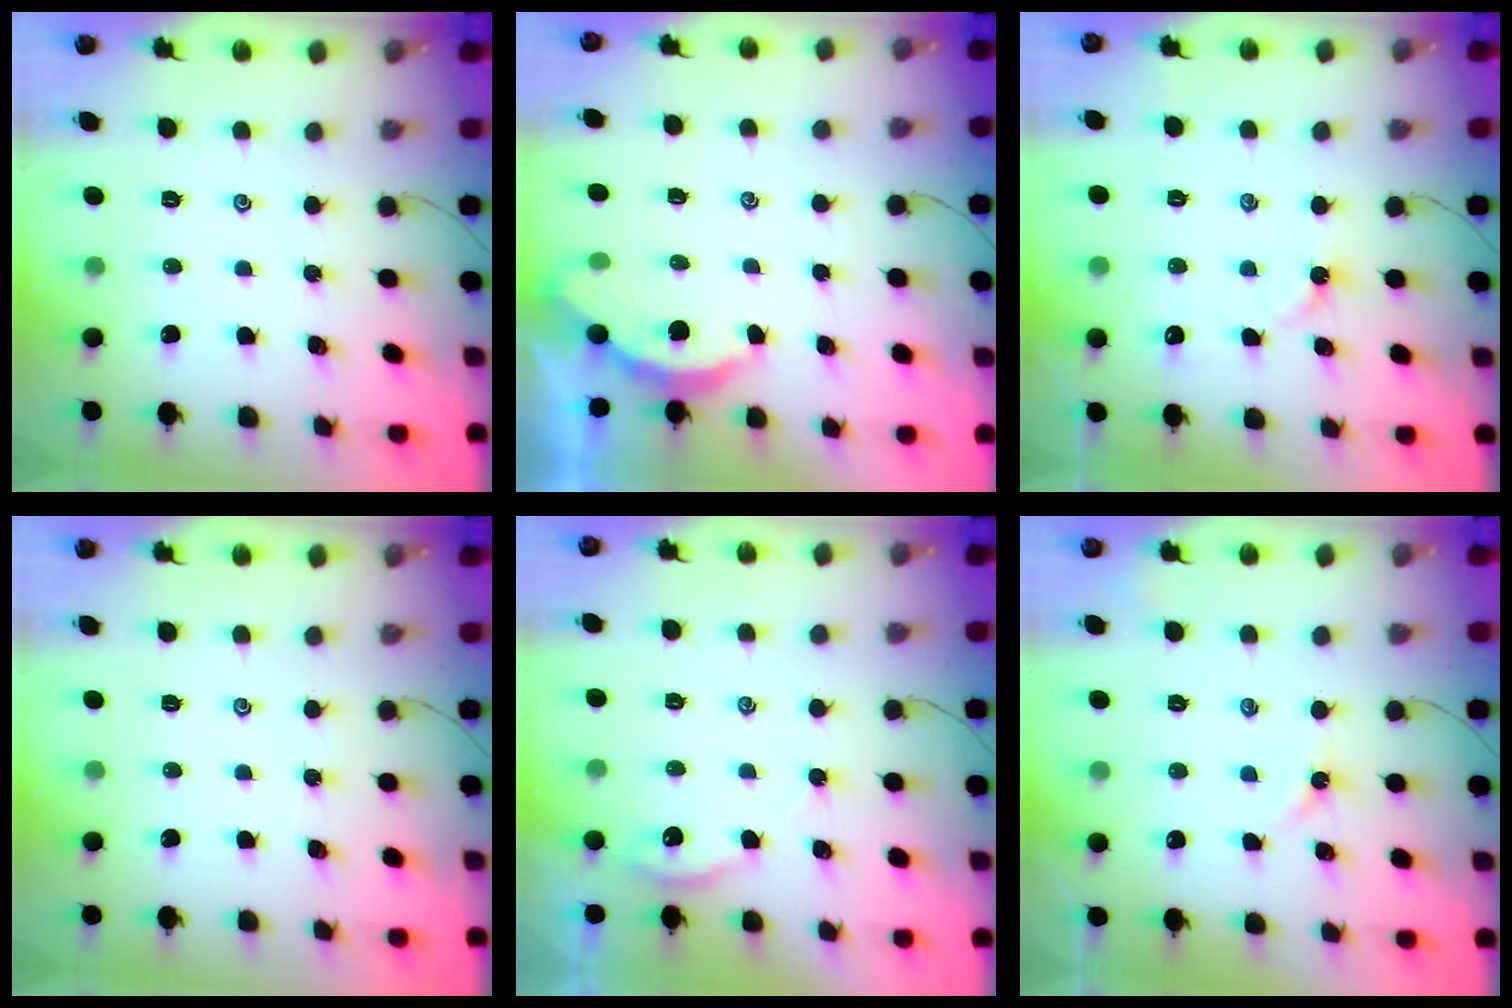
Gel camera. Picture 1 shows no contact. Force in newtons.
{"total": 2.3, "press": 2.3, "slide": 0.3}
{"total": 2.2, "press": 2.2, "slide": 0.4}
{"total": 0.0}
{"total": 2.7, "press": 2.7, "slide": 0.4}
{"total": 2.3, "press": 2.3, "slide": 0.4}